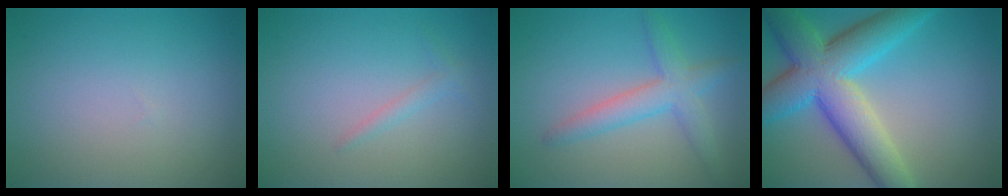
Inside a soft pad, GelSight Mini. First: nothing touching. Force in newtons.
{"total": 1.0, "press": 1.0, "slide": 0.1}
{"total": 3.6, "press": 3.6, "slide": 0.1}
{"total": 10.2, "press": 10.2, "slide": 0.5}